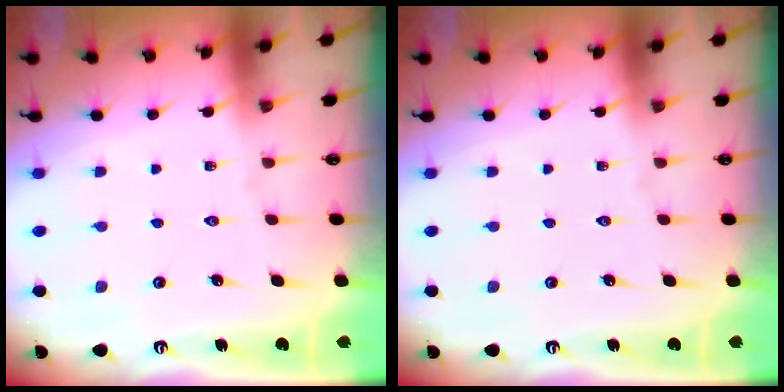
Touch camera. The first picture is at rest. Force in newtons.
{"total": 0.0}